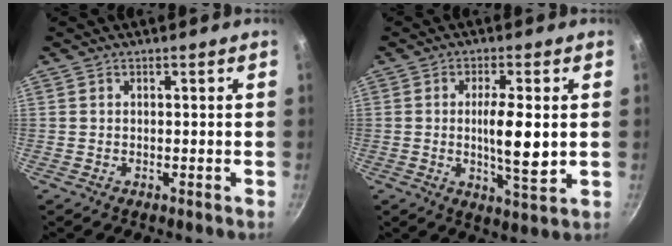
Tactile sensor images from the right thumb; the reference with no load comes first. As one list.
[{"total": 8.9, "force": [0.1, 2.2, 8.6], "torque": [-0.147, -0.008, 0.005]}]